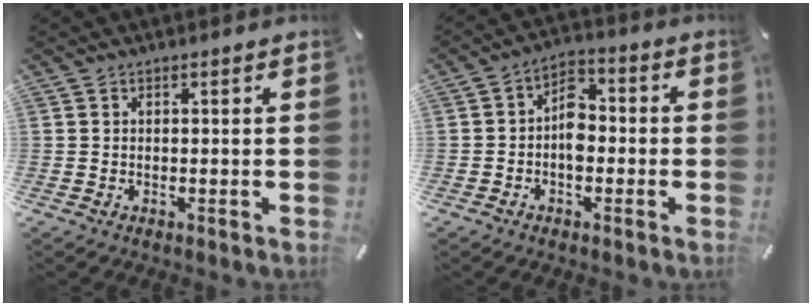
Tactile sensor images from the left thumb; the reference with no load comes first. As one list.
[{"total": 6.5, "force": [-1.8, 4.2, 4.5], "torque": [-0.076, 0.017, -0.034]}]